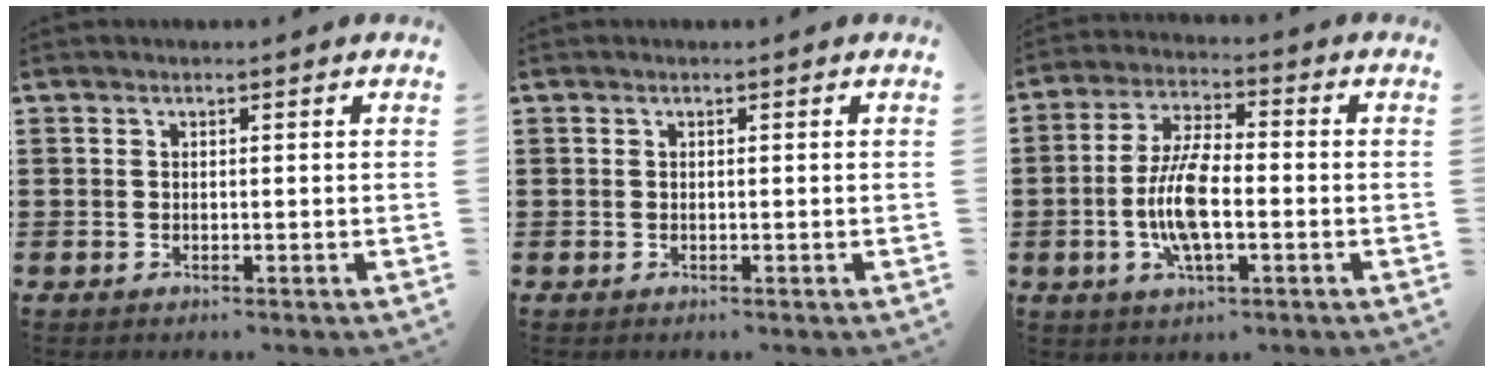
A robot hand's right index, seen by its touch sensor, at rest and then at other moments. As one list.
[{"total": 0.0}, {"total": 9.5, "force": [-1.9, 3.2, 8.7], "torque": [-0.196, -0.010, -0.040]}]